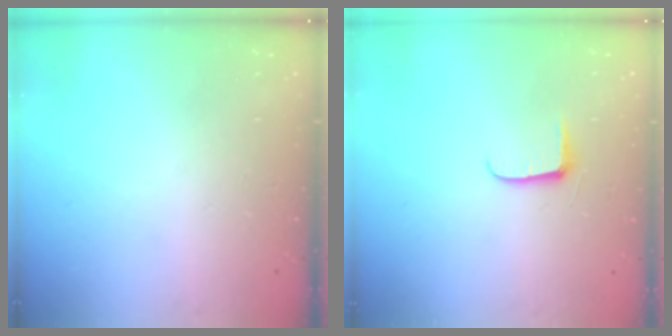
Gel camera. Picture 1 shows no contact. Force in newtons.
{"total": 5.8, "press": 5.8, "slide": 0.9}